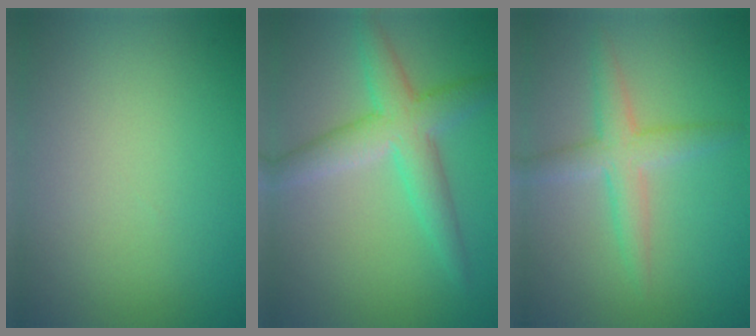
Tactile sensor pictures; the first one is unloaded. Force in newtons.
{"total": 4.9, "press": 4.9, "slide": 0.1}
{"total": 3.3, "press": 3.3, "slide": 0.0}